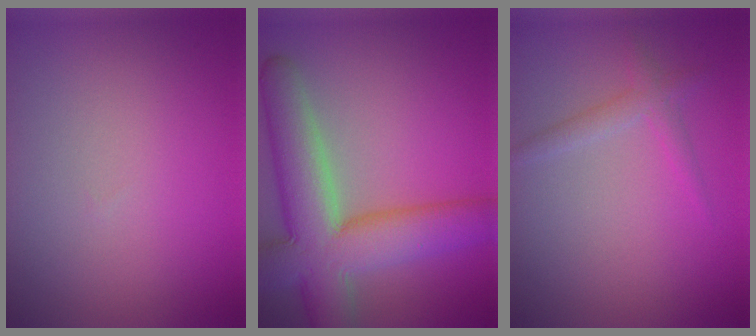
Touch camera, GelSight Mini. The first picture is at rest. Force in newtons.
{"total": 10.8, "press": 10.8, "slide": 0.7}
{"total": 1.6, "press": 1.6, "slide": 0.1}